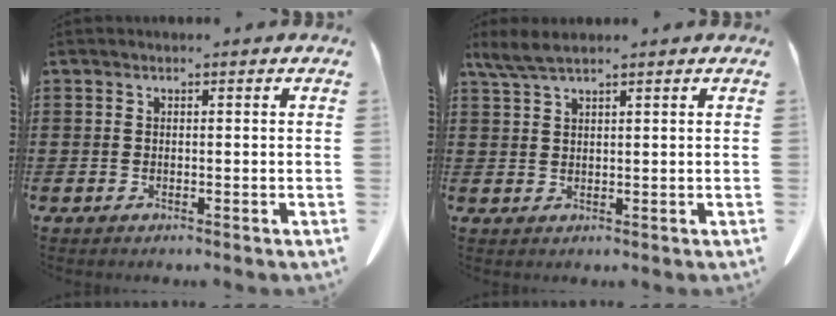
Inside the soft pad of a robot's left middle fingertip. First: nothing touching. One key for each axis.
{"total": 3.3, "fx": 2.4, "fy": 0.3, "fz": 2.2, "tx": -0.048, "ty": -0.001, "tz": 0.047}